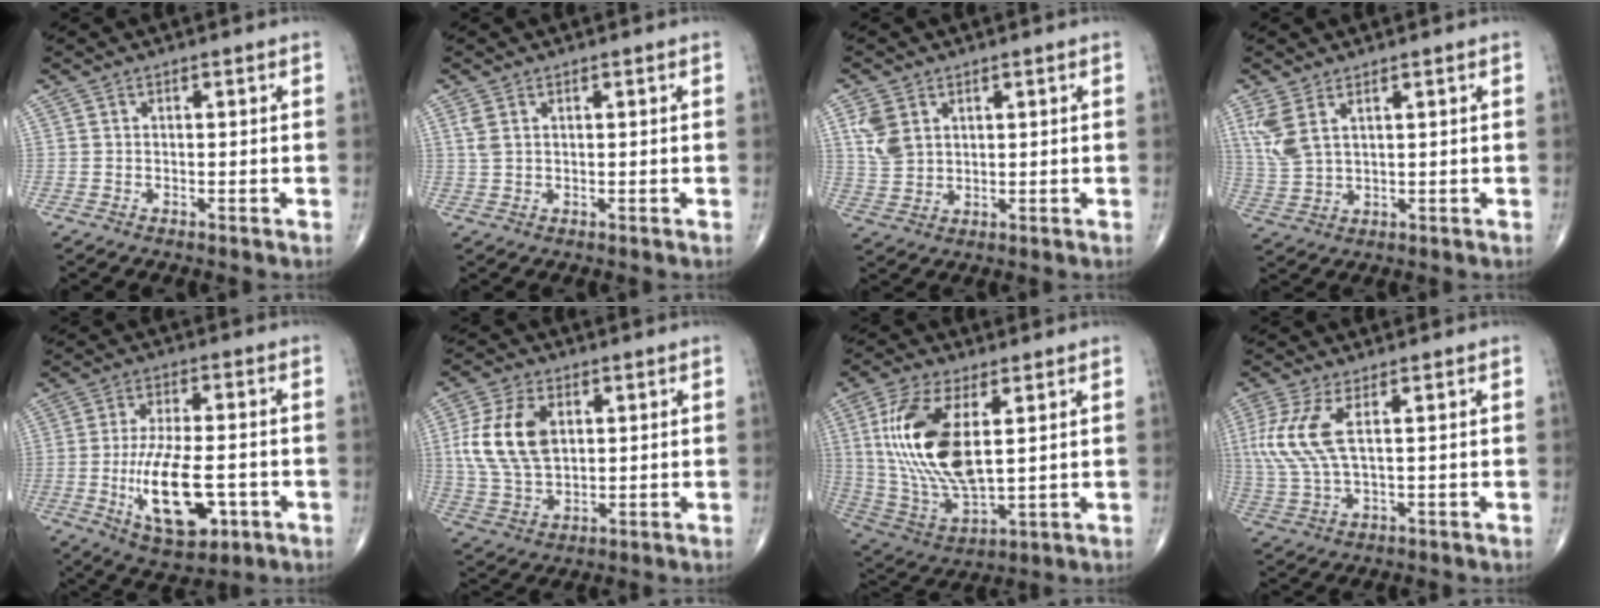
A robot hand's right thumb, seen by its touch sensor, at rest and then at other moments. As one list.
[{"total": 2.1, "force": [0.9, 1.0, 1.5], "torque": [-0.041, 0.010, 0.027]}, {"total": 5.9, "force": [2.3, 4.1, 3.5], "torque": [-0.063, -0.006, 0.054]}, {"total": 6.1, "force": [3.0, 2.6, 4.6], "torque": [-0.116, -0.005, 0.073]}, {"total": 14.7, "force": [-3.5, 6.4, 12.8], "torque": [-0.215, 0.002, -0.047]}, {"total": 12.6, "force": [2.7, 7.7, 9.7], "torque": [-0.188, -0.002, 0.053]}, {"total": 19.1, "force": [4.2, 8.5, 16.5], "torque": [-0.342, -0.022, 0.089]}, {"total": 8.7, "force": [2.4, 2.9, 7.9], "torque": [-0.215, -0.001, 0.051]}]